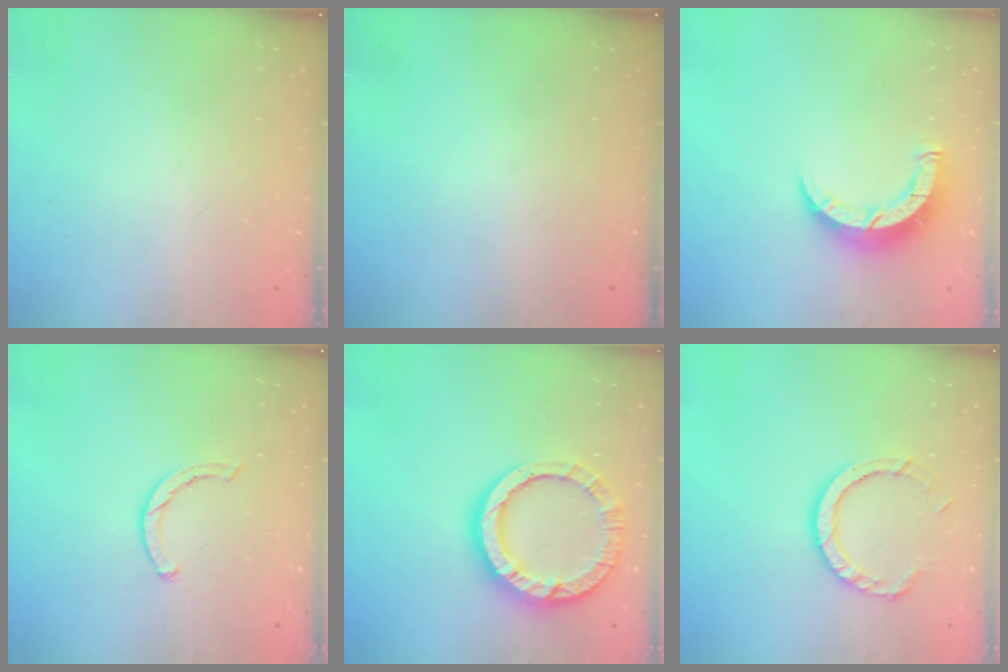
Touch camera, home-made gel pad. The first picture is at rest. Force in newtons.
{"total": 0.0}
{"total": 8.1, "press": 8.1, "slide": 0.5}
{"total": 1.8, "press": 1.8, "slide": 0.3}
{"total": 14.0, "press": 13.9, "slide": 1.4}
{"total": 8.9, "press": 8.8, "slide": 1.2}